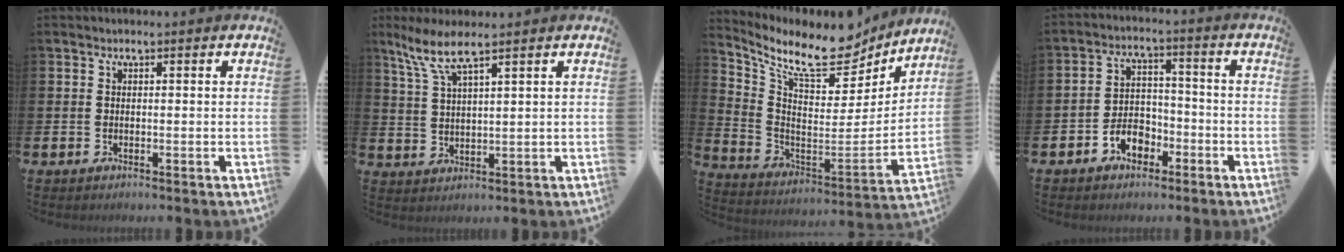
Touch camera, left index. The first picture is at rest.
{"total": 6.1, "force": [4.8, 0.7, 3.8], "torque": [-0.088, -0.009, 0.085]}
{"total": 11.2, "force": [9.4, 3.4, 4.8], "torque": [-0.115, -0.072, 0.155]}
{"total": 4.5, "force": [-2.8, 2.9, 1.9], "torque": [-0.031, 0.006, -0.058]}